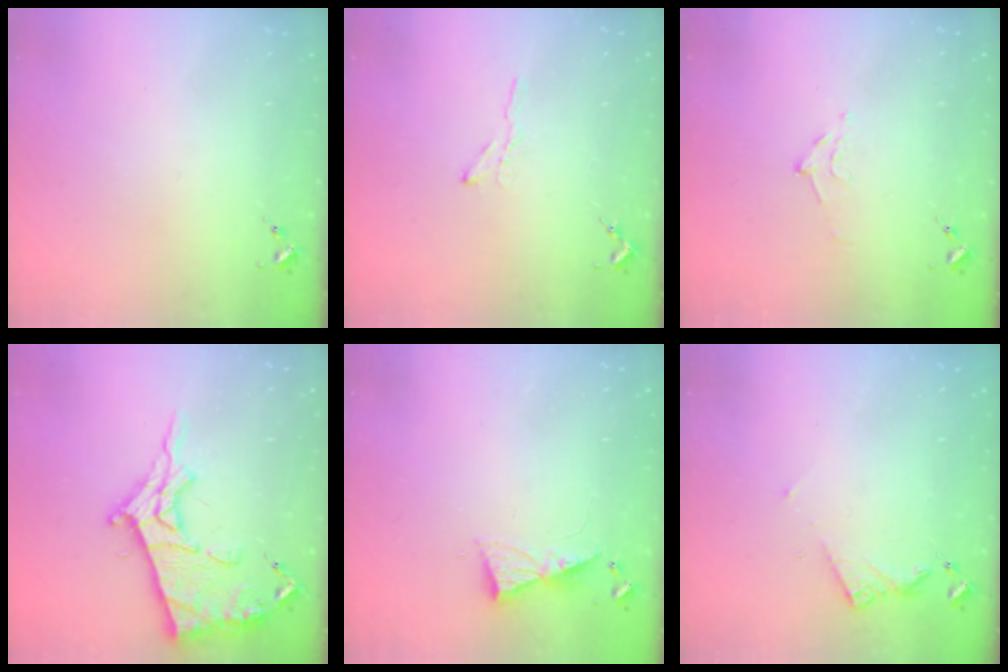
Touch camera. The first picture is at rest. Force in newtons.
{"total": 5.7, "press": 5.6, "slide": 0.6}
{"total": 6.5, "press": 6.4, "slide": 0.8}
{"total": 16.1, "press": 16.0, "slide": 1.7}
{"total": 5.8, "press": 5.8, "slide": 0.5}
{"total": 5.2, "press": 5.2, "slide": 0.5}